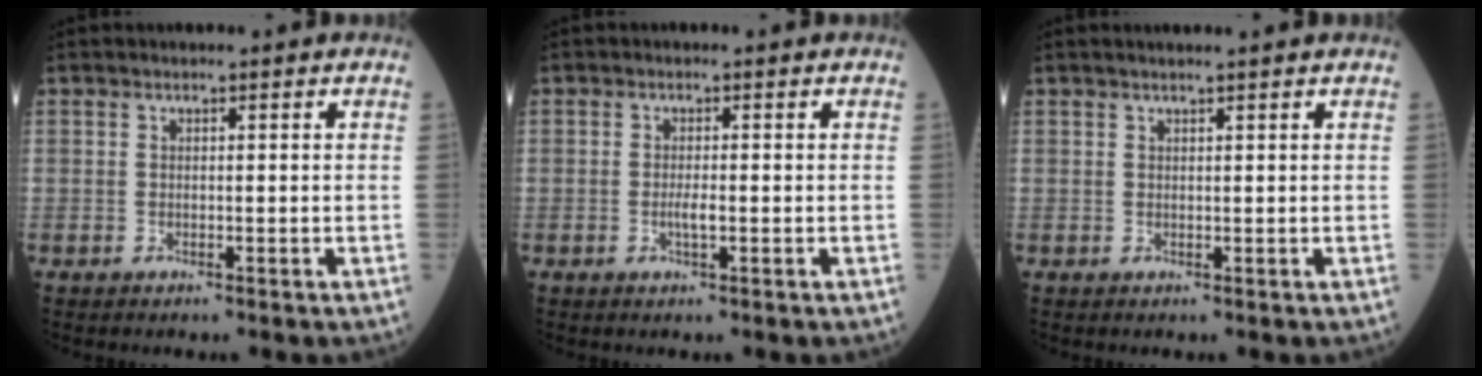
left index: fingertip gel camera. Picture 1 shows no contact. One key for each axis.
{"total": 1.6, "fx": -0.4, "fy": 0.2, "fz": 1.5, "tx": -0.032, "ty": -0.003, "tz": -0.007}
{"total": 2.9, "fx": 2.5, "fy": -0.5, "fz": 1.4, "tx": -0.015, "ty": 0.015, "tz": 0.035}